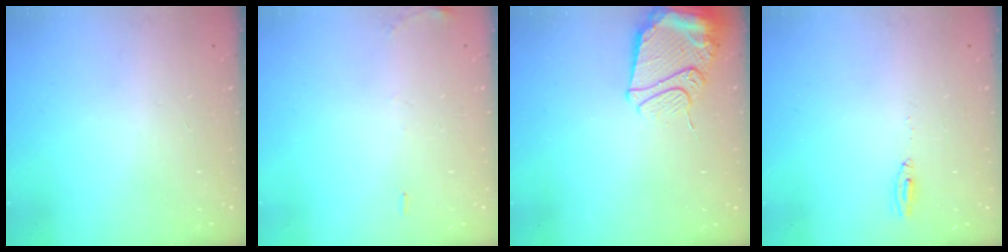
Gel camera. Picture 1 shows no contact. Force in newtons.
{"total": 6.5, "press": 6.2, "slide": 1.8}
{"total": 13.3, "press": 13.2, "slide": 1.4}
{"total": 4.8, "press": 2.7, "slide": 4.0}